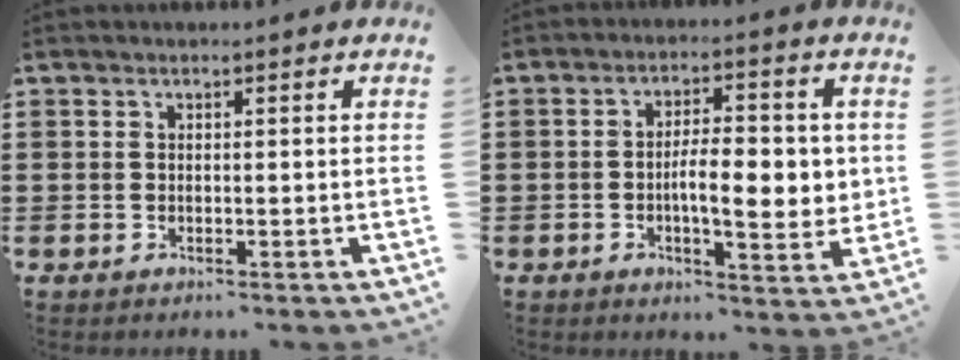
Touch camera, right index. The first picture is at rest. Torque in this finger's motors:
{"motor_torque": [1.44, -0.16, 0.44, 0.09]}